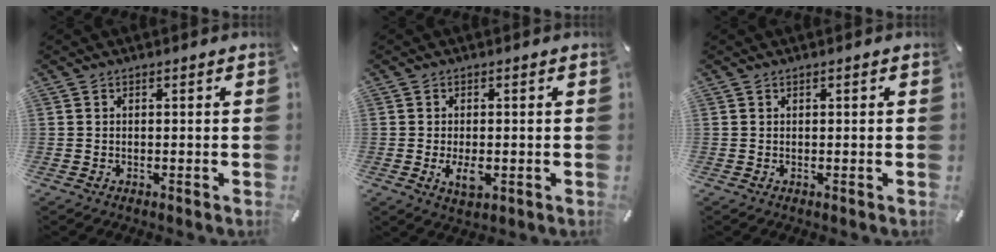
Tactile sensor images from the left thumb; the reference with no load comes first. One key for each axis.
{"total": 4.5, "fx": -0.9, "fy": 2.3, "fz": 3.7, "tx": -0.083, "ty": -0.010, "tz": -0.022}
{"total": 0.0}